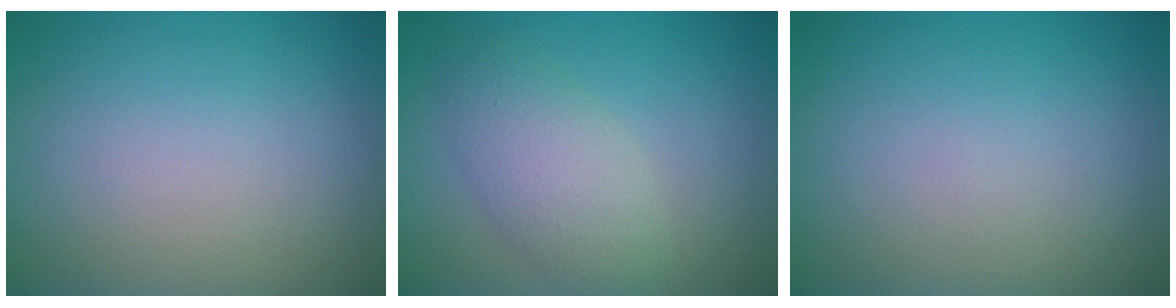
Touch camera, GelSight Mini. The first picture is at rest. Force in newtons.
{"total": 4.1, "press": 4.1, "slide": 0.2}
{"total": 0.0}